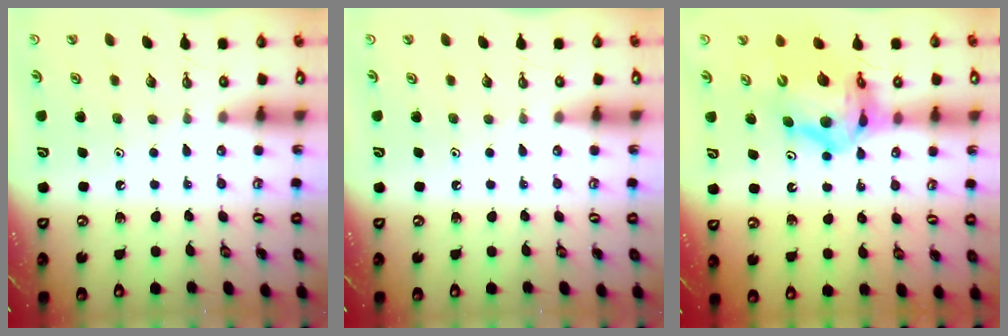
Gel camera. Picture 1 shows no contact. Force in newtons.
{"total": 0.0}
{"total": 15.6, "press": 15.5, "slide": 1.9}